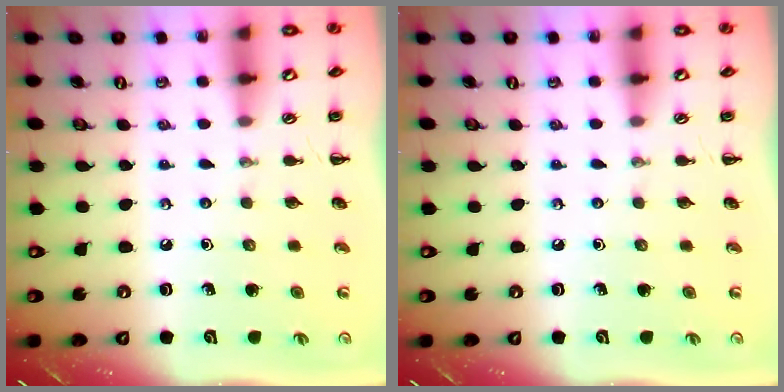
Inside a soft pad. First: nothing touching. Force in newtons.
{"total": 0.0}